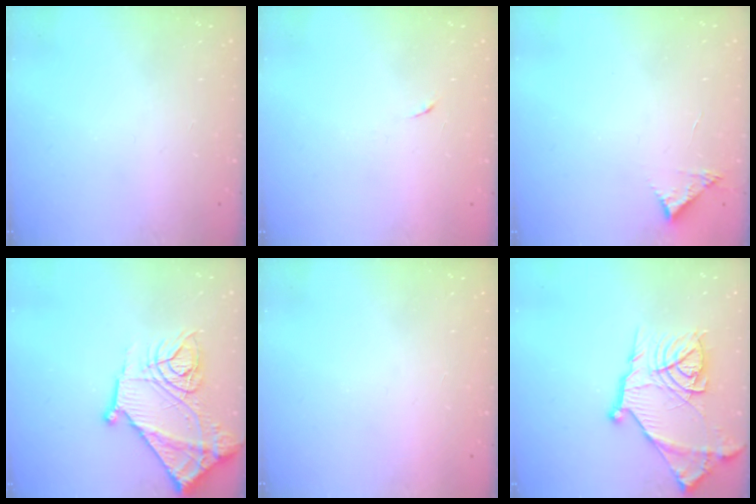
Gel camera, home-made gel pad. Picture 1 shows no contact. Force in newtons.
{"total": 4.0, "press": 3.9, "slide": 0.8}
{"total": 3.6, "press": 3.6, "slide": 0.1}
{"total": 18.7, "press": 18.6, "slide": 1.7}
{"total": 1.6, "press": 1.5, "slide": 0.1}
{"total": 18.7, "press": 18.6, "slide": 1.4}